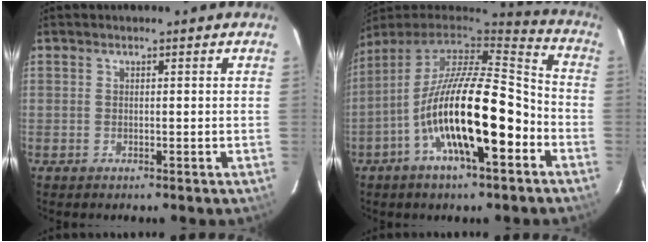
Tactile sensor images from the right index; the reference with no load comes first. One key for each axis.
{"total": 20.6, "fx": -7.8, "fy": 5.7, "fz": 18.2, "tx": -0.310, "ty": -0.017, "tz": -0.142}